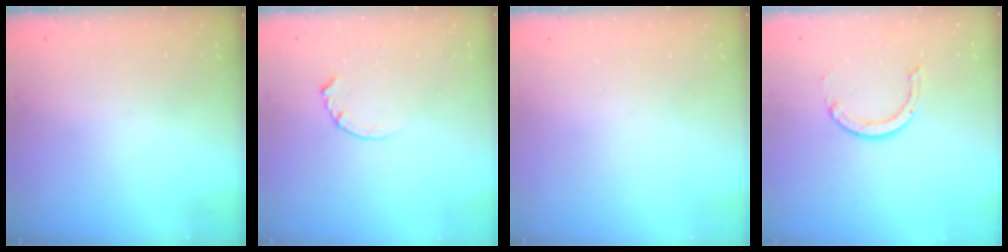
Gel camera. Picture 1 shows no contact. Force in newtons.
{"total": 2.8, "press": 2.8, "slide": 0.4}
{"total": 0.0}
{"total": 2.8, "press": 2.8, "slide": 0.2}